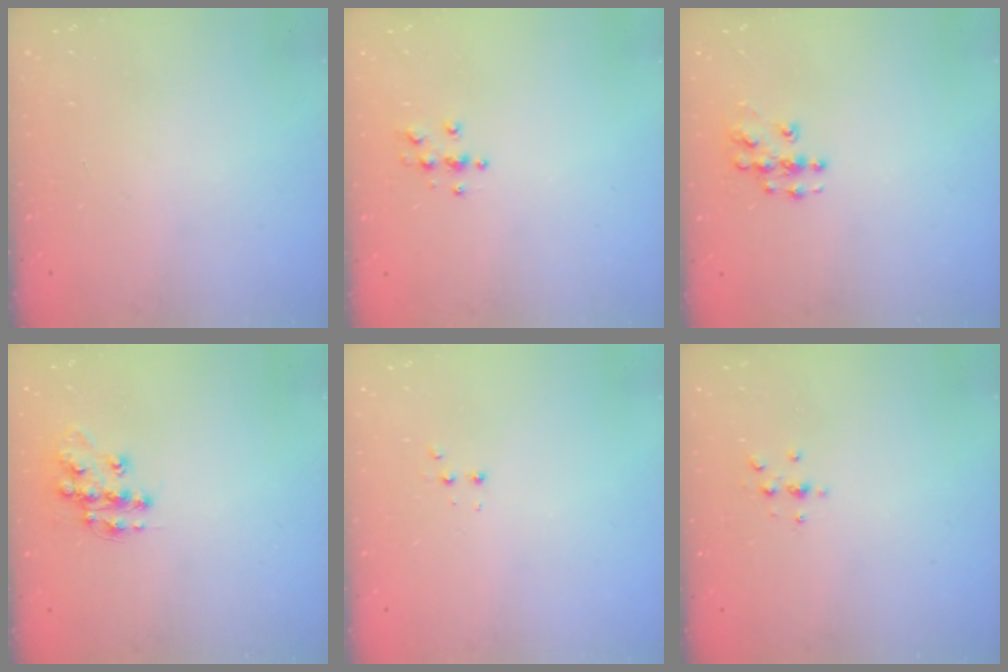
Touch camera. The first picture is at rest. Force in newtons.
{"total": 3.9, "press": 3.8, "slide": 0.4}
{"total": 8.2, "press": 8.2, "slide": 0.4}
{"total": 11.8, "press": 11.8, "slide": 0.7}
{"total": 2.4, "press": 2.2, "slide": 0.9}
{"total": 2.3, "press": 2.2, "slide": 0.2}